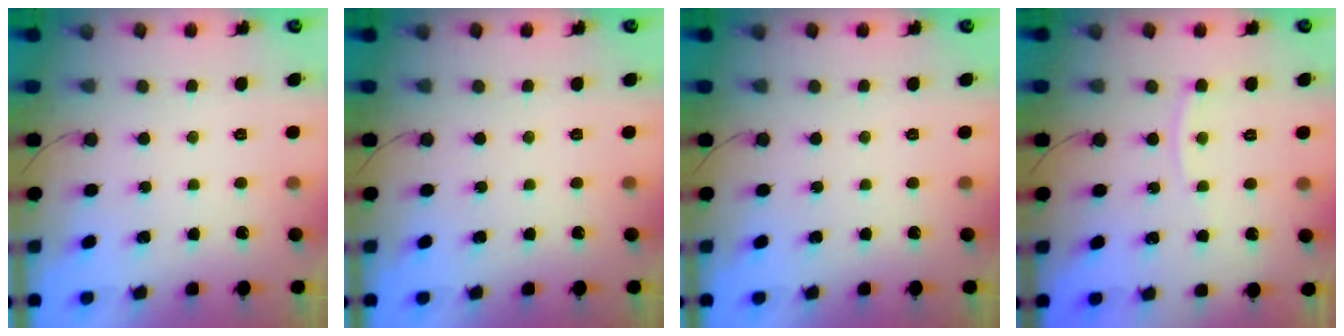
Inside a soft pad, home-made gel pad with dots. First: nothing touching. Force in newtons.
{"total": 0.0}
{"total": 0.0}
{"total": 3.2, "press": 3.2, "slide": 0.4}